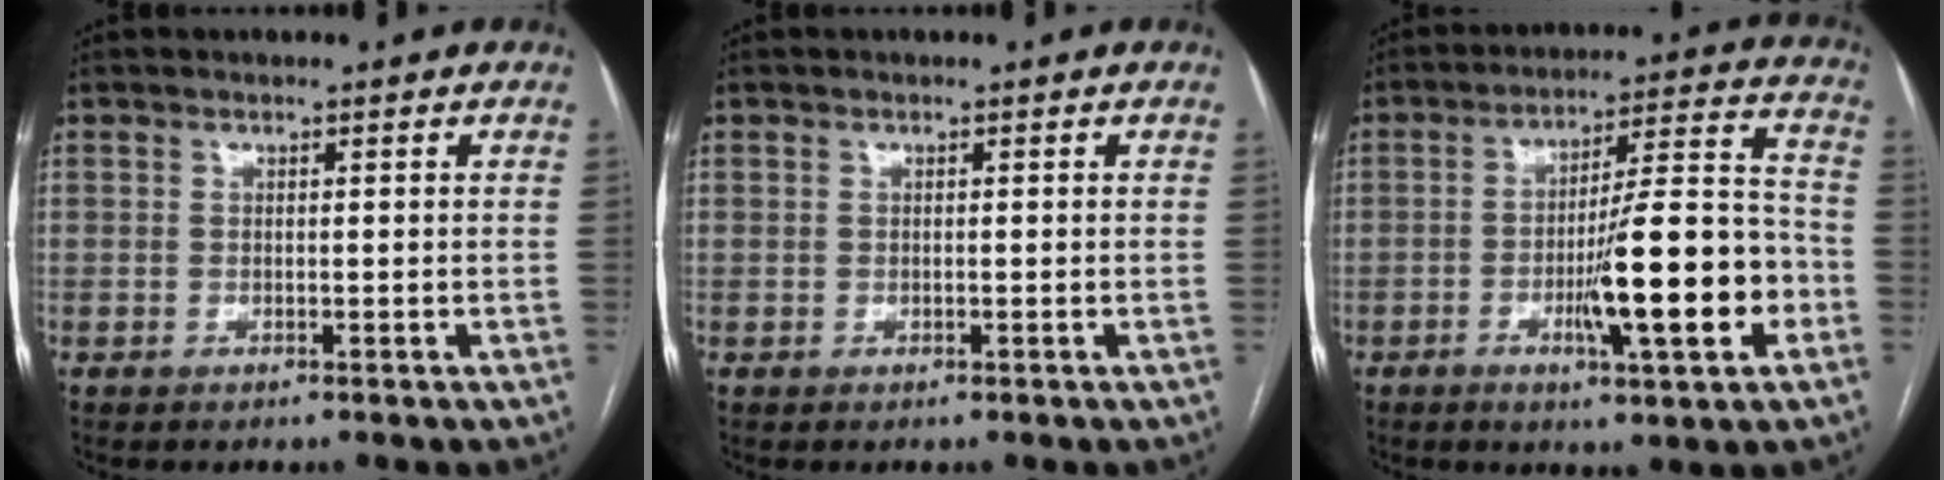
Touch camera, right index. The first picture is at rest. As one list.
[{"total": 0.0}, {"total": 15.6, "force": [-4.8, 1.6, 14.7], "torque": [-0.230, 0.004, -0.071]}]